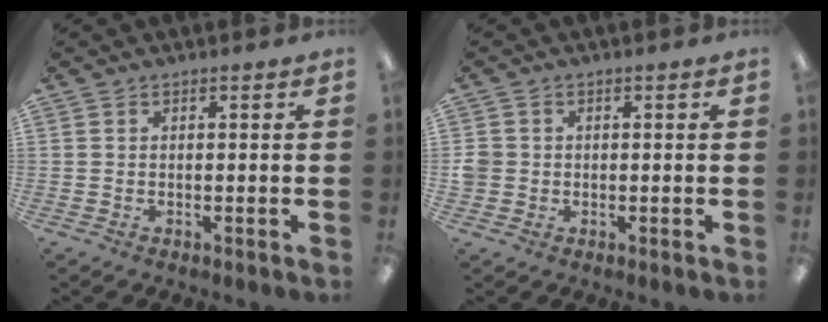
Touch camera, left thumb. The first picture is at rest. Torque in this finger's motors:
{"motor_torque": [-0.05, 0.03, 0.01, -0.04, 0.00]}